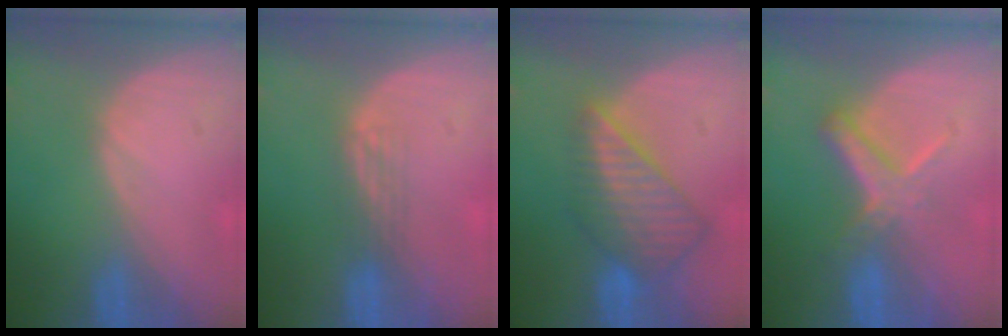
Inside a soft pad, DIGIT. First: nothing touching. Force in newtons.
{"total": 2.1, "press": 1.6, "slide": 1.3}
{"total": 8.5, "press": 7.4, "slide": 4.1}
{"total": 5.6, "press": 5.1, "slide": 2.4}